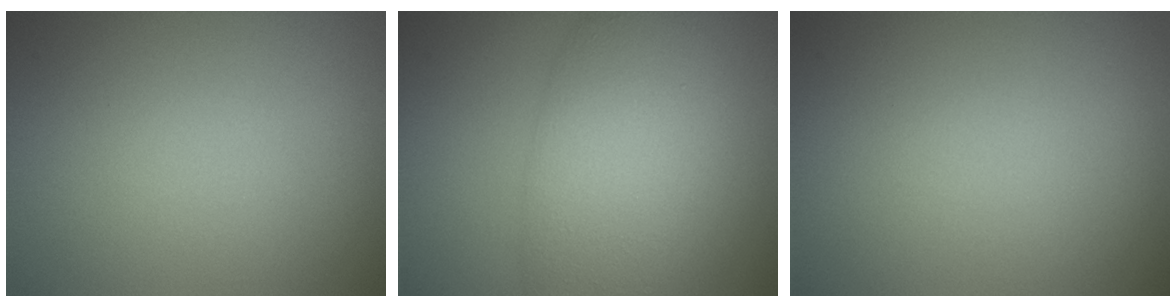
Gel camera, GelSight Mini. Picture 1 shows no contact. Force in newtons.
{"total": 7.4, "press": 7.4, "slide": 0.3}
{"total": 0.0}